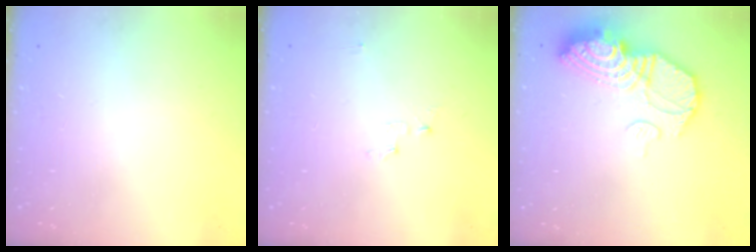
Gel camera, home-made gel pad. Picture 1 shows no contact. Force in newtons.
{"total": 2.8, "press": 2.8, "slide": 0.3}
{"total": 15.3, "press": 15.2, "slide": 1.5}